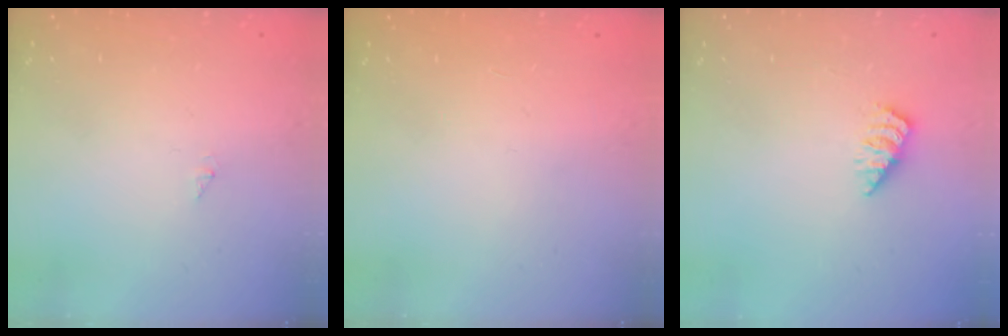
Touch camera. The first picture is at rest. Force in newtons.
{"total": 0.0}
{"total": 1.7, "press": 1.7, "slide": 0.2}